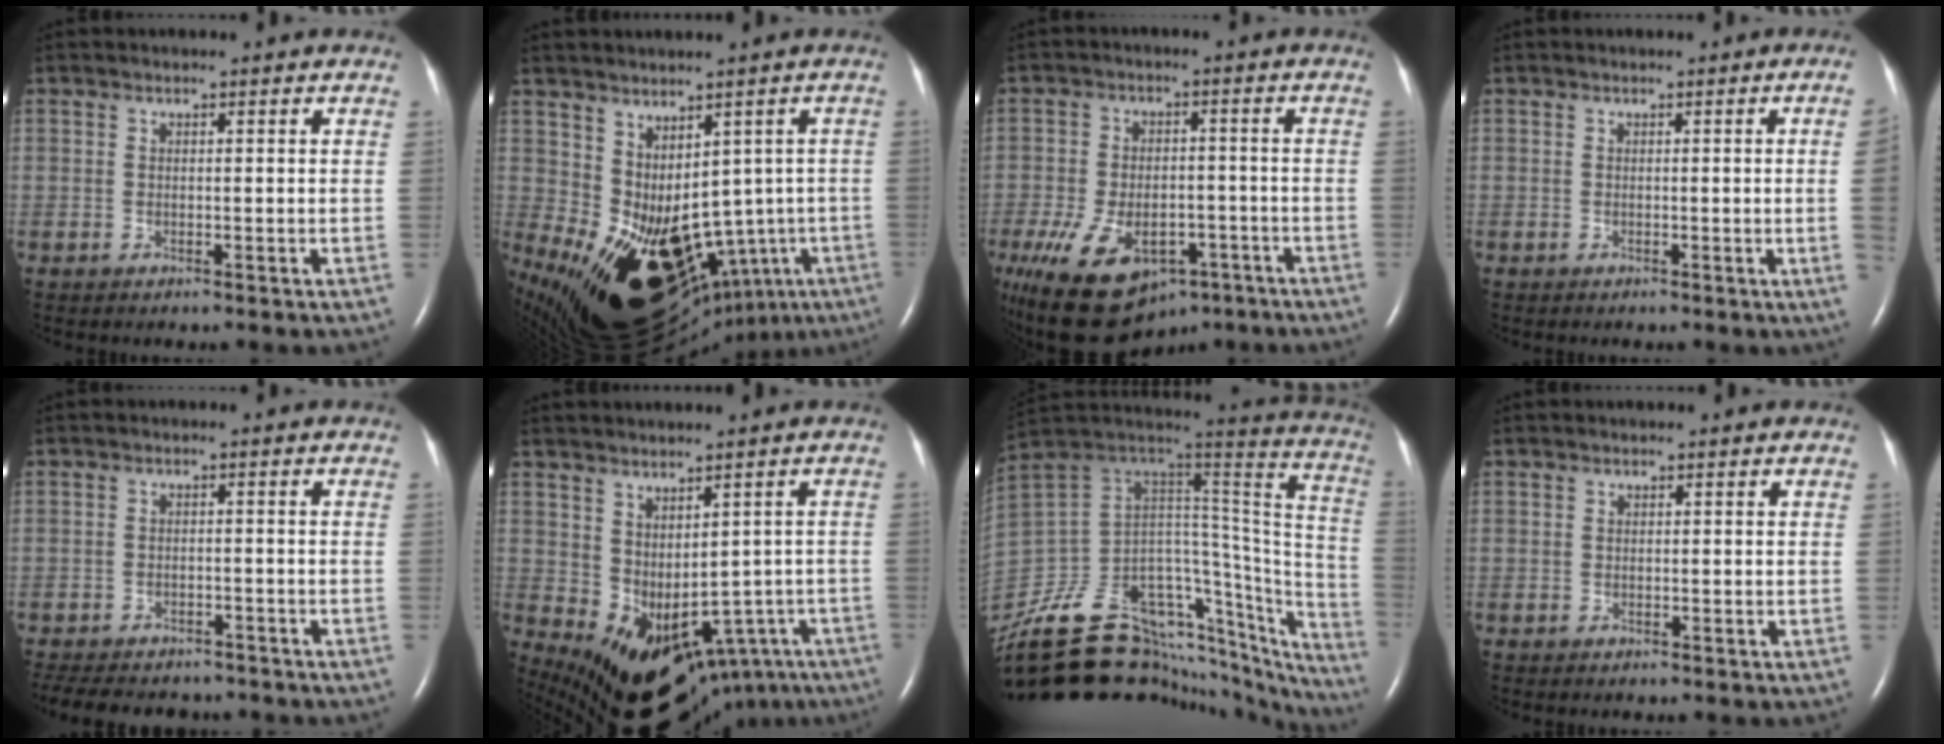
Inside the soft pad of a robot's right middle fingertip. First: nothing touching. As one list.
[{"total": 19.6, "force": [-7.9, 11.2, 14.0], "torque": [-0.186, -0.017, -0.075]}, {"total": 15.1, "force": [-9.2, 8.6, 8.3], "torque": [-0.195, -0.007, -0.138]}, {"total": 3.2, "force": [-0.1, -1.6, 2.8], "torque": [-0.035, -0.006, 0.001]}, {"total": 12.8, "force": [-11.1, 4.5, 4.3], "torque": [-0.095, -0.002, -0.143]}, {"total": 13.8, "force": [-6.7, 8.4, 8.6], "torque": [-0.120, 0.006, -0.064]}, {"total": 32.0, "force": [-25.7, 11.3, 15.3], "torque": [-0.152, 0.067, -0.355]}, {"total": 0.0}]